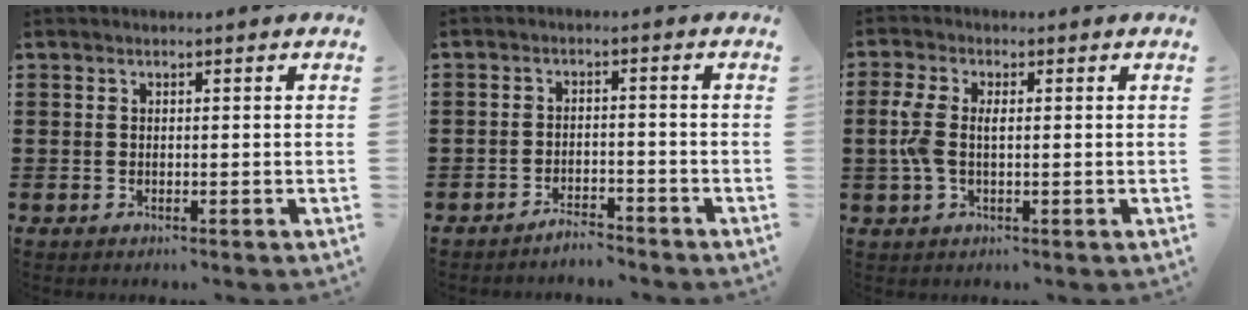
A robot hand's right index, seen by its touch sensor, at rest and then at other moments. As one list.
[{"total": 2.8, "force": [-2.7, 0.2, 0.3], "torque": [-0.012, 0.001, -0.055]}, {"total": 4.1, "force": [0.1, 2.0, 3.6], "torque": [-0.092, -0.001, -0.006]}]